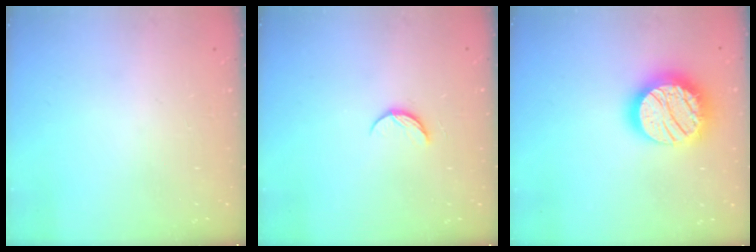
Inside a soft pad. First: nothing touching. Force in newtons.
{"total": 5.1, "press": 5.1, "slide": 0.6}
{"total": 24.0, "press": 24.0, "slide": 1.6}